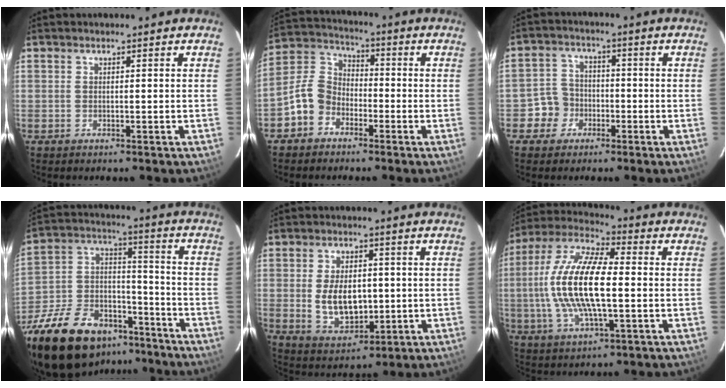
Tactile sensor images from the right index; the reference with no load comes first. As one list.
[{"total": 8.3, "force": [-4.4, 6.4, 2.9], "torque": [-0.068, 0.032, -0.090]}, {"total": 5.5, "force": [-2.4, 4.9, 0.5], "torque": [-0.012, 0.023, -0.044]}, {"total": 29.8, "force": [-20.9, 14.8, 15.3], "torque": [-0.340, 0.007, -0.324]}, {"total": 9.9, "force": [-0.4, 6.1, 7.9], "torque": [-0.153, -0.005, 0.009]}, {"total": 18.1, "force": [-0.6, 6.2, 17.0], "torque": [-0.336, 0.005, -0.017]}]